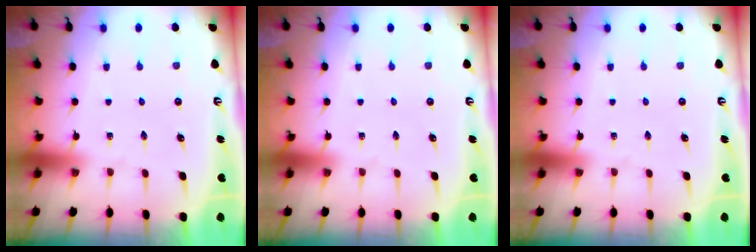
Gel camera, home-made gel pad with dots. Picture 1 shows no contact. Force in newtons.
{"total": 0.0}
{"total": 0.0}